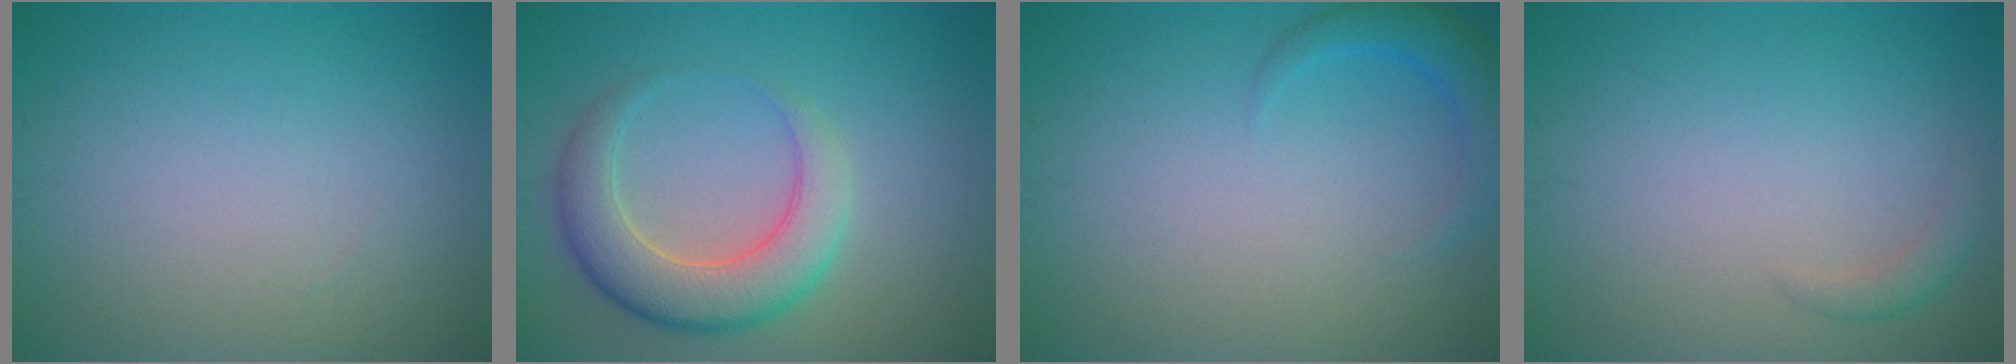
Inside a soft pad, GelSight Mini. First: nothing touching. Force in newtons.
{"total": 5.7, "press": 5.7, "slide": 0.3}
{"total": 2.5, "press": 2.5, "slide": 0.3}
{"total": 1.1, "press": 1.1, "slide": 0.1}